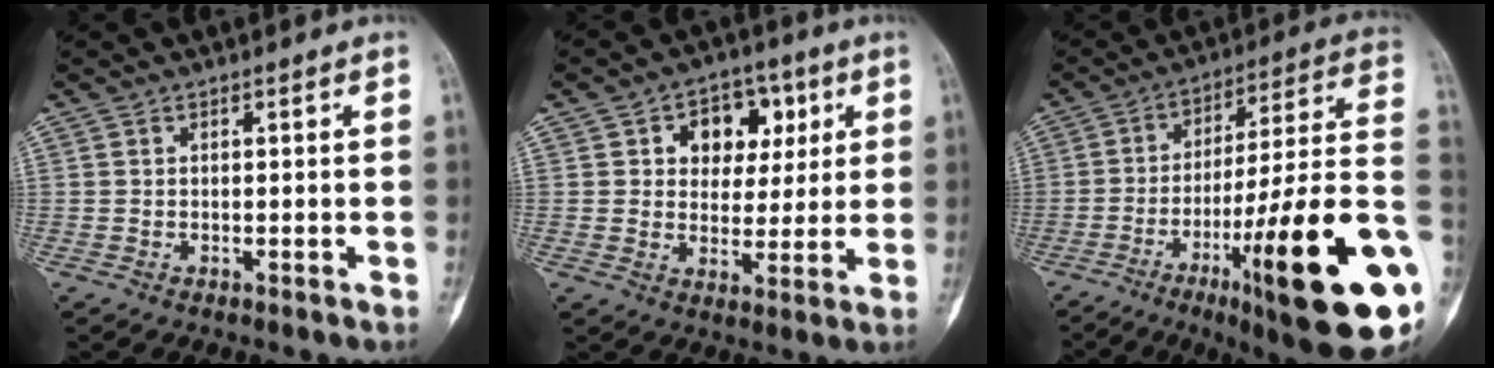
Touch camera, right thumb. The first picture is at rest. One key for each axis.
{"total": 10.6, "fx": 3.5, "fy": 7.9, "fz": 6.2, "tx": -0.038, "ty": -0.004, "tz": 0.051}
{"total": 28.9, "fx": -9.3, "fy": 4.6, "fz": 27.0, "tx": -0.346, "ty": 0.026, "tz": -0.136}